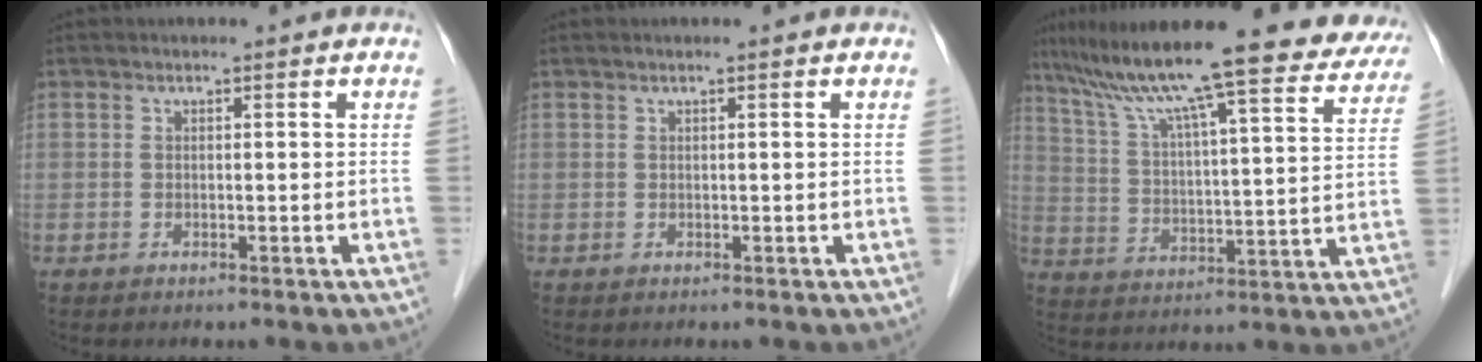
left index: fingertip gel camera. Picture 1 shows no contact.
{"total": 1.1, "force": [0.9, 0.0, 0.7], "torque": [-0.013, 0.014, 0.017]}
{"total": 29.3, "force": [24.4, 3.5, 15.8], "torque": [-0.251, -0.014, 0.329]}